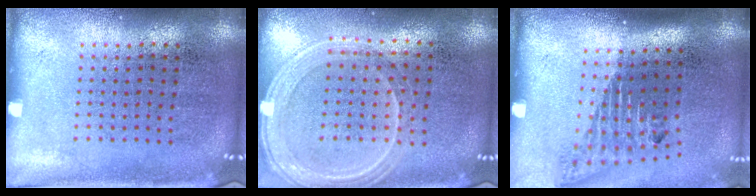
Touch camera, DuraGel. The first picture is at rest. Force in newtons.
{"total": 1.2, "press": 1.2, "slide": 0.4}
{"total": 1.6, "press": 1.1, "slide": 1.1}